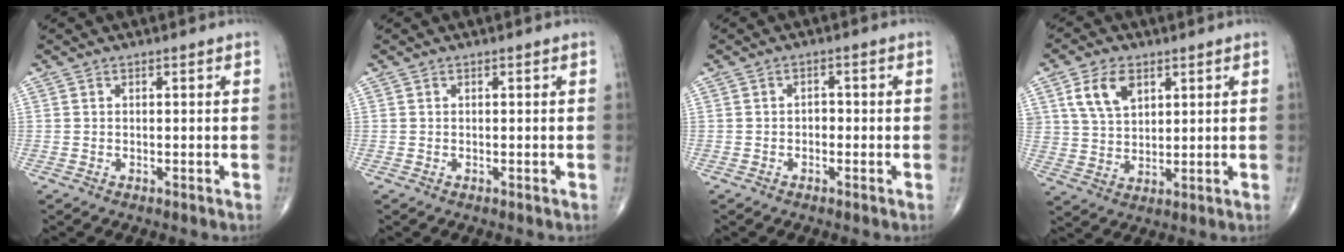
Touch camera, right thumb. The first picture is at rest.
{"total": 0.0}
{"total": 1.6, "force": [-0.6, 1.2, 0.9], "torque": [-0.002, 0.006, -0.015]}
{"total": 8.0, "force": [3.7, 5.1, 5.0], "torque": [-0.080, -0.013, 0.074]}